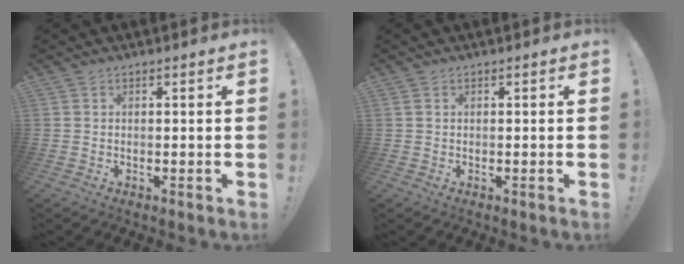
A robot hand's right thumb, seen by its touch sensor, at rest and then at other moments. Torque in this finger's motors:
{"motor_torque": [0.04, -0.13, -0.16, 0.37, 0.04]}